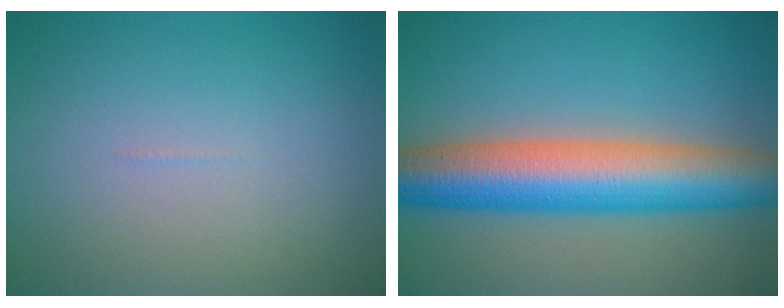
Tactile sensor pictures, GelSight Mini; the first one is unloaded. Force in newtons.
{"total": 10.3, "press": 10.3, "slide": 0.4}